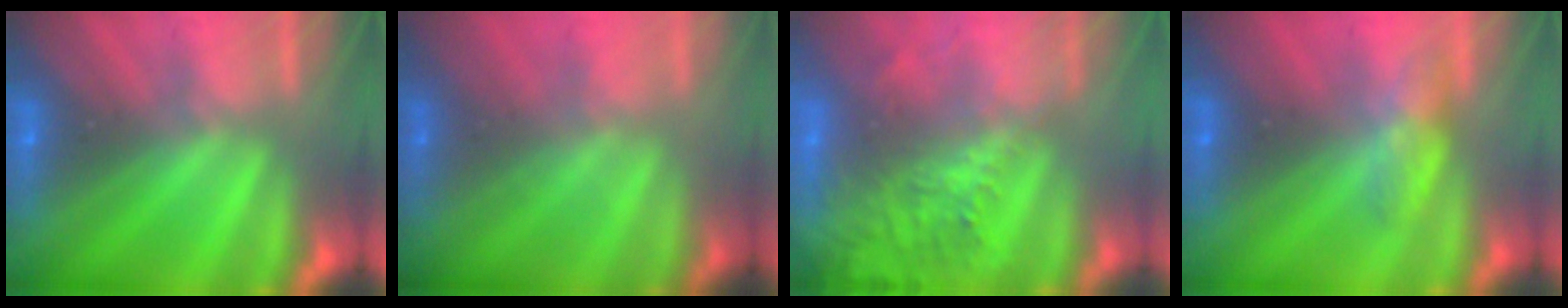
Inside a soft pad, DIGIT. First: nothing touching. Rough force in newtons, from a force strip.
{"total": 1.3}
{"total": 7.1}
{"total": 2.6}